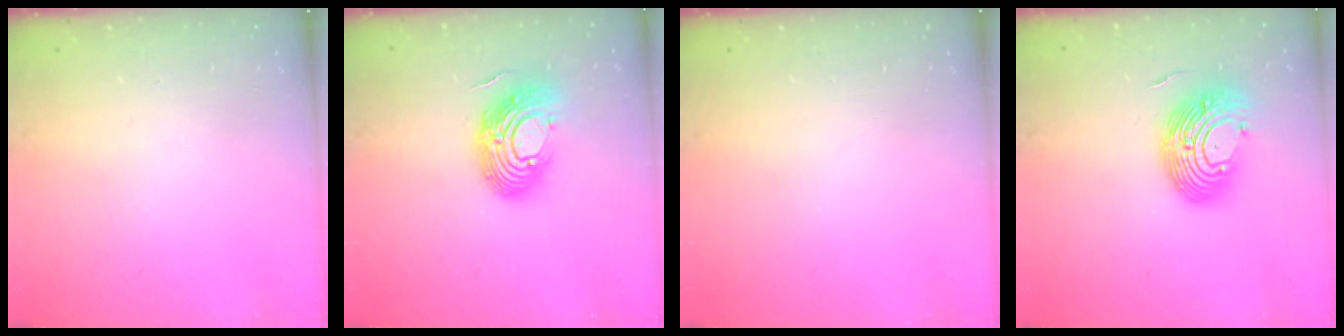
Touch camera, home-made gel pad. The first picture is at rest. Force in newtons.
{"total": 14.7, "press": 14.6, "slide": 1.2}
{"total": 0.0}
{"total": 13.3, "press": 12.8, "slide": 3.9}